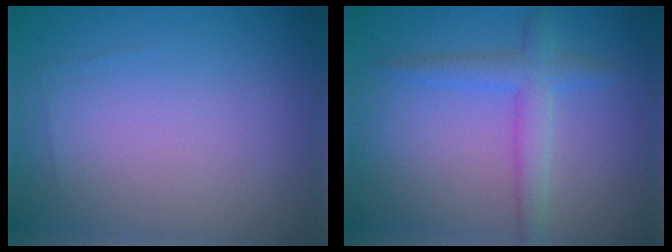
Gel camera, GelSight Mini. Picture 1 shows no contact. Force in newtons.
{"total": 2.9, "press": 2.9, "slide": 0.1}